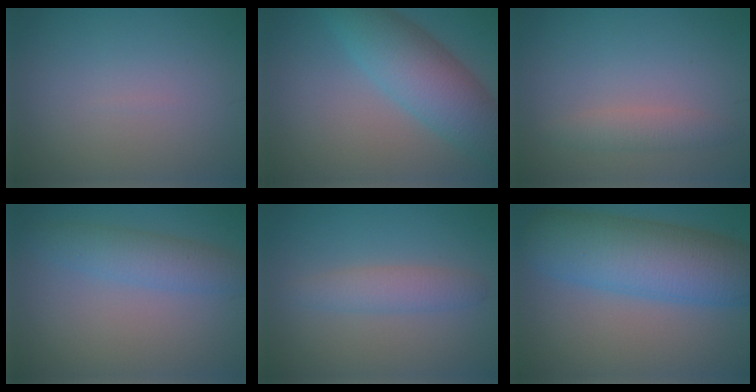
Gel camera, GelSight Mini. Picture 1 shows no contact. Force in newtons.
{"total": 7.5, "press": 7.5, "slide": 0.1}
{"total": 1.9, "press": 1.9, "slide": 0.0}
{"total": 3.3, "press": 3.3, "slide": 0.1}
{"total": 2.5, "press": 2.5, "slide": 0.2}
{"total": 9.8, "press": 9.8, "slide": 0.1}